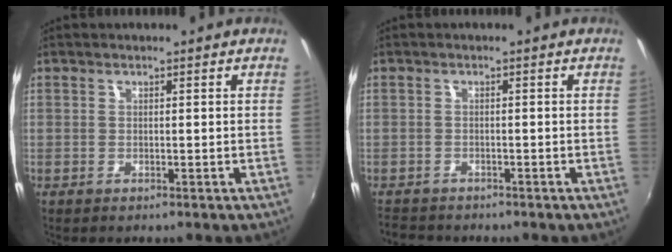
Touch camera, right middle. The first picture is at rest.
{"total": 3.5, "force": [-3.2, 1.4, 0.4], "torque": [-0.023, -0.007, -0.061]}